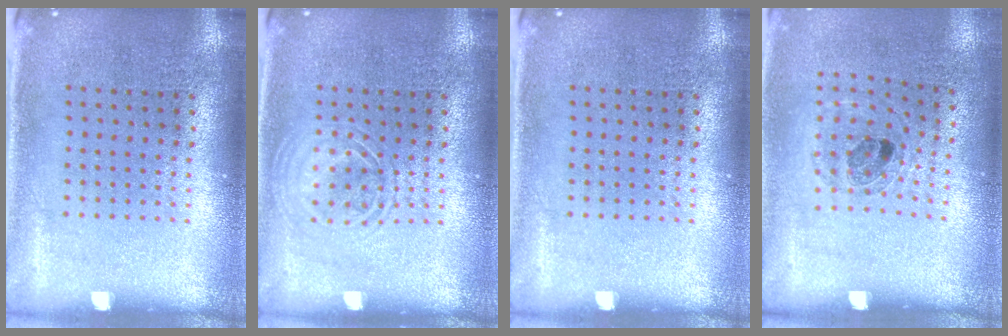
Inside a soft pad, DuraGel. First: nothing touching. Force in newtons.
{"total": 2.0, "press": 1.9, "slide": 0.3}
{"total": 0.0}
{"total": 1.0, "press": 0.9, "slide": 0.4}